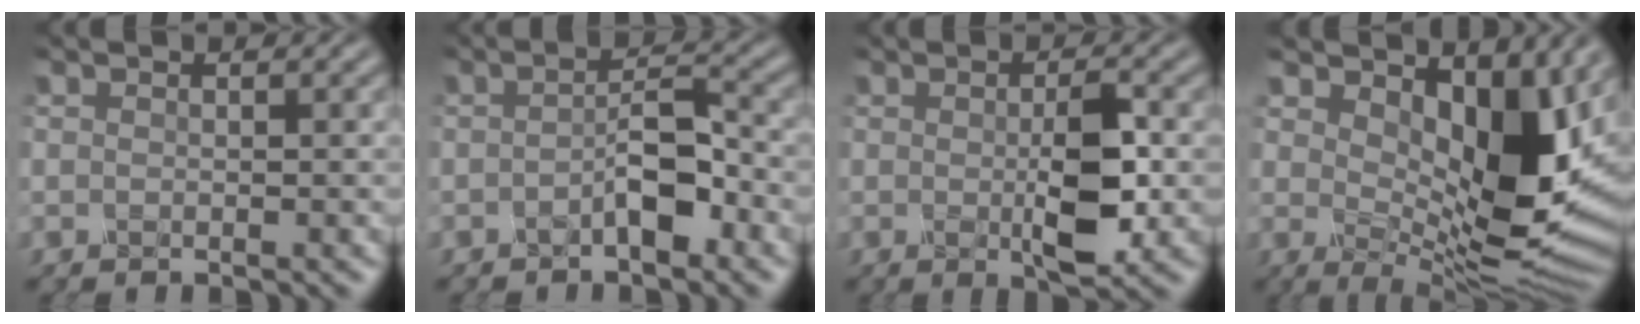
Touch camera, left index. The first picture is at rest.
{"total": 2.3, "force": [-1.3, 0.2, 1.8], "torque": [-0.046, 0.011, -0.021]}
{"total": 4.0, "force": [-0.5, 0.9, 3.8], "torque": [-0.087, -0.006, -0.003]}
{"total": 10.7, "force": [2.2, 5.2, 9.1], "torque": [-0.152, -0.015, 0.051]}